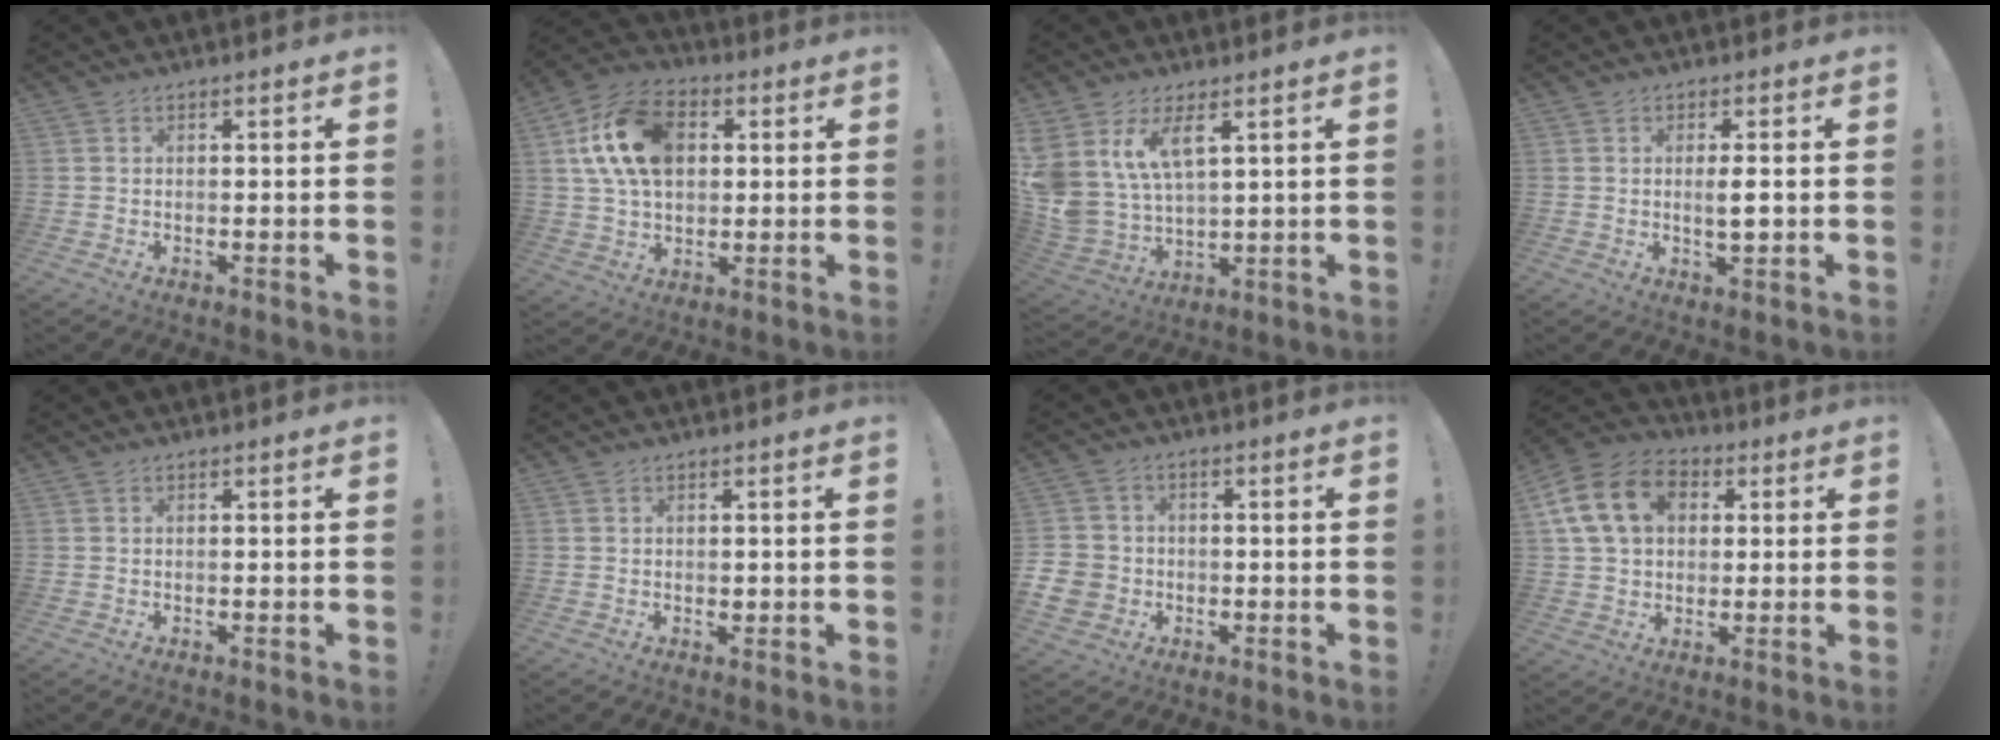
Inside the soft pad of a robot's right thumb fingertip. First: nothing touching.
{"total": 17.5, "force": [4.1, 11.8, 12.2], "torque": [-0.207, 0.002, 0.078]}
{"total": 11.8, "force": [7.0, 6.1, 7.3], "torque": [-0.174, -0.038, 0.134]}
{"total": 3.7, "force": [0.0, 0.8, 3.6], "torque": [-0.051, -0.007, -0.004]}
{"total": 0.0}
{"total": 0.5, "force": [0.3, 0.3, 0.4], "torque": [-0.002, 0.001, 0.003]}
{"total": 7.3, "force": [-2.1, 6.6, 2.5], "torque": [-0.058, 0.019, -0.037]}
{"total": 17.0, "force": [5.2, 13.0, 9.7], "torque": [-0.172, 0.004, 0.103]}